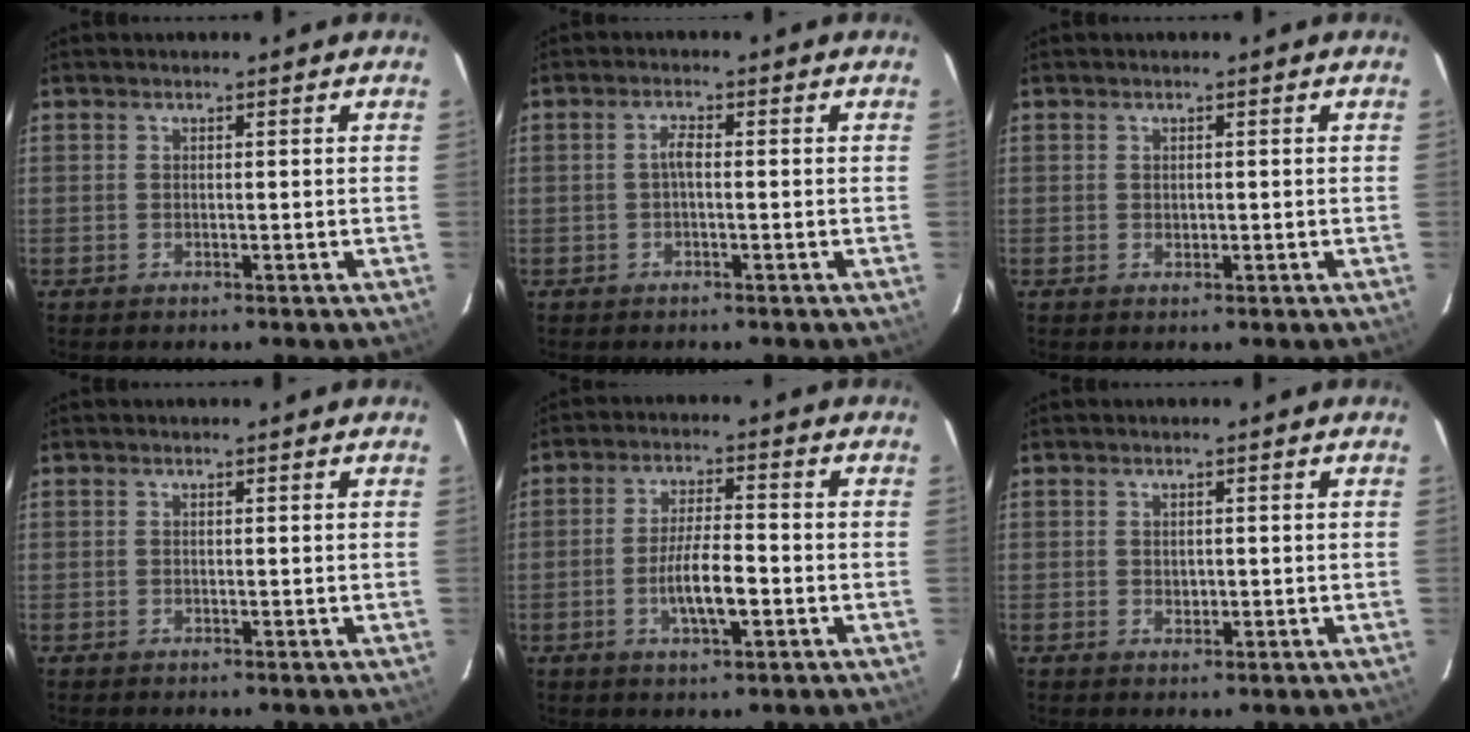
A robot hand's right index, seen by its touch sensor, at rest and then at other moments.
{"total": 1.8, "force": [-0.3, 0.6, 1.7], "torque": [-0.034, 0.008, -0.008]}
{"total": 0.8, "force": [0.0, 0.7, 0.4], "torque": [-0.005, 0.000, 0.002]}
{"total": 0.0}
{"total": 7.2, "force": [-2.4, 1.8, 6.6], "torque": [-0.127, -0.004, -0.040]}
{"total": 1.2, "force": [0.0, 1.0, 0.6], "torque": [-0.008, 0.000, 0.002]}